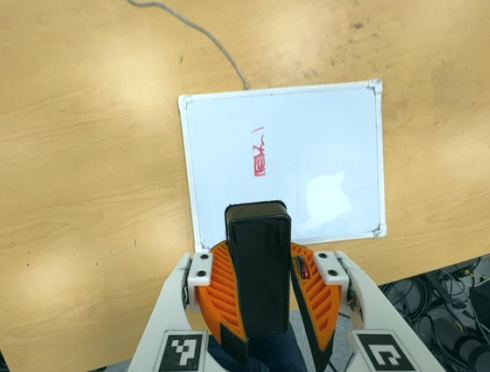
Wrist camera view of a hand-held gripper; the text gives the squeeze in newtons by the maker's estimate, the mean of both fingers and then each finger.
{"total": 11.1, "left": 10.9, "right": 11.4}